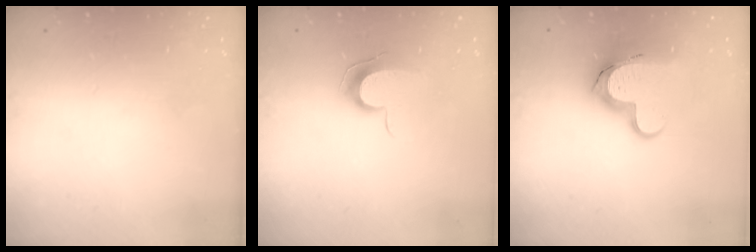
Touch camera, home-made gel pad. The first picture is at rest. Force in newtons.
{"total": 7.9, "press": 7.9, "slide": 0.8}
{"total": 14.9, "press": 14.9, "slide": 1.3}